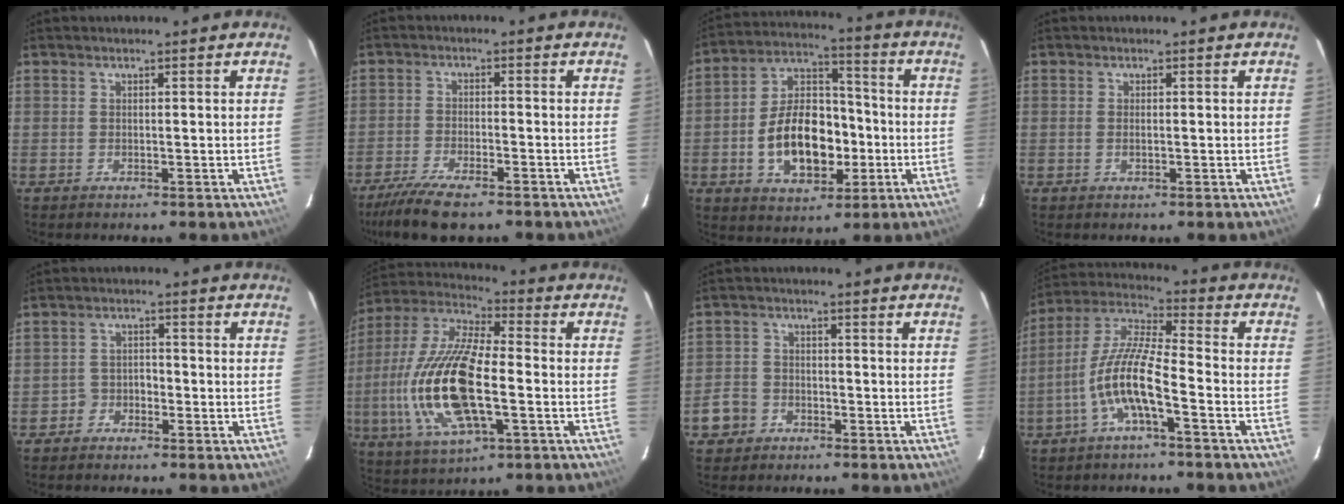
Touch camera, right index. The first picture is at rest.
{"total": 10.1, "force": [-8.0, 2.6, 5.6], "torque": [-0.138, -0.026, -0.143]}
{"total": 15.5, "force": [-3.6, 9.4, 11.8], "torque": [-0.234, 0.024, -0.048]}
{"total": 0.9, "force": [0.1, 0.3, 0.9], "torque": [-0.018, 0.000, 0.000]}
{"total": 2.8, "force": [-2.0, 1.9, 0.2], "torque": [-0.004, 0.009, -0.037]}
{"total": 20.6, "force": [-3.7, 7.6, 18.8], "torque": [-0.397, -0.008, -0.072]}
{"total": 5.0, "force": [-2.7, 4.1, 1.0], "torque": [-0.029, 0.016, -0.048]}
{"total": 11.1, "force": [-4.5, 1.9, 10.0], "torque": [-0.214, 0.006, -0.090]}